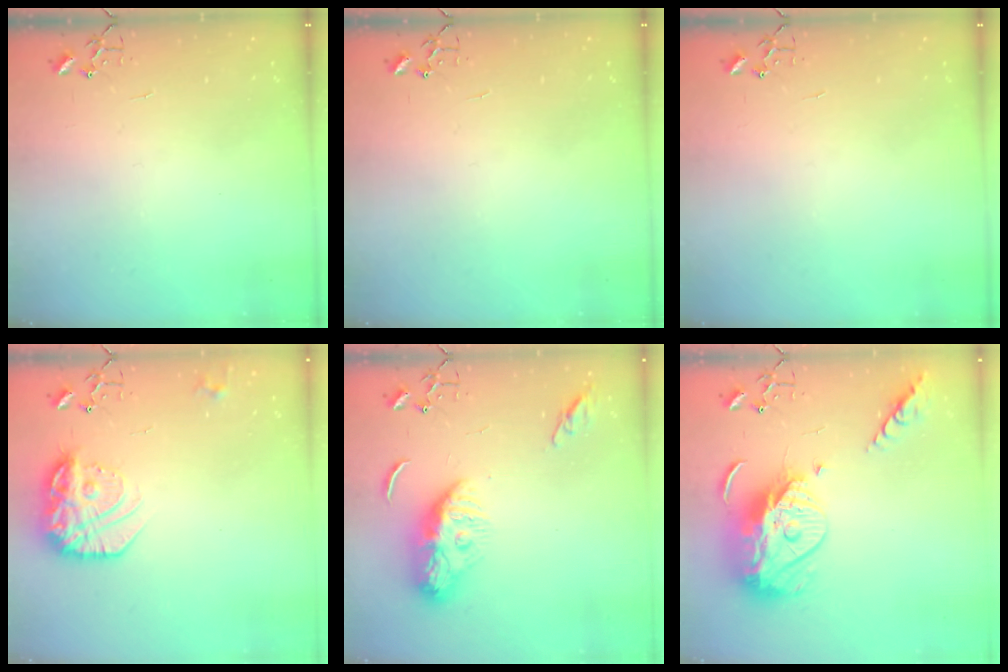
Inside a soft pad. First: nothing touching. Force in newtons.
{"total": 0.0}
{"total": 0.0}
{"total": 17.3, "press": 17.3, "slide": 1.3}
{"total": 10.8, "press": 10.7, "slide": 1.0}
{"total": 17.5, "press": 17.4, "slide": 1.6}